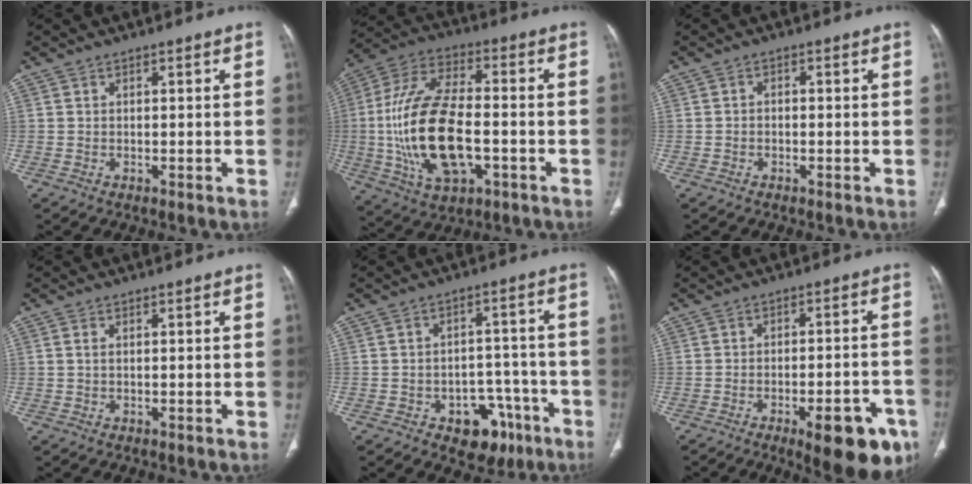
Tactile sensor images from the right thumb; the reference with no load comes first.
{"total": 21.3, "force": [-3.4, 10.5, 18.2], "torque": [-0.368, 0.018, -0.053]}
{"total": 1.0, "force": [-0.3, 0.7, 0.6], "torque": [-0.006, 0.004, -0.008]}
{"total": 1.0, "force": [0.3, 0.5, 0.9], "torque": [-0.024, 0.007, 0.008]}
{"total": 9.8, "force": [-5.2, 6.6, 5.1], "torque": [-0.030, 0.043, -0.063]}
{"total": 13.9, "force": [-7.2, 4.8, 11.0], "torque": [-0.104, 0.031, -0.086]}